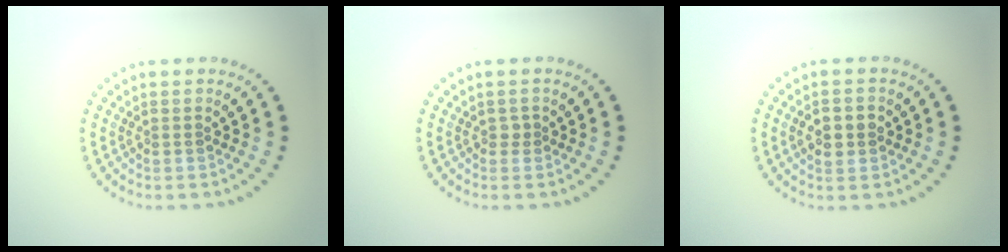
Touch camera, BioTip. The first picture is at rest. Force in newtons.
{"total": 0.6, "press": 0.5, "slide": 0.3}
{"total": 2.9, "press": 2.9, "slide": 0.1}